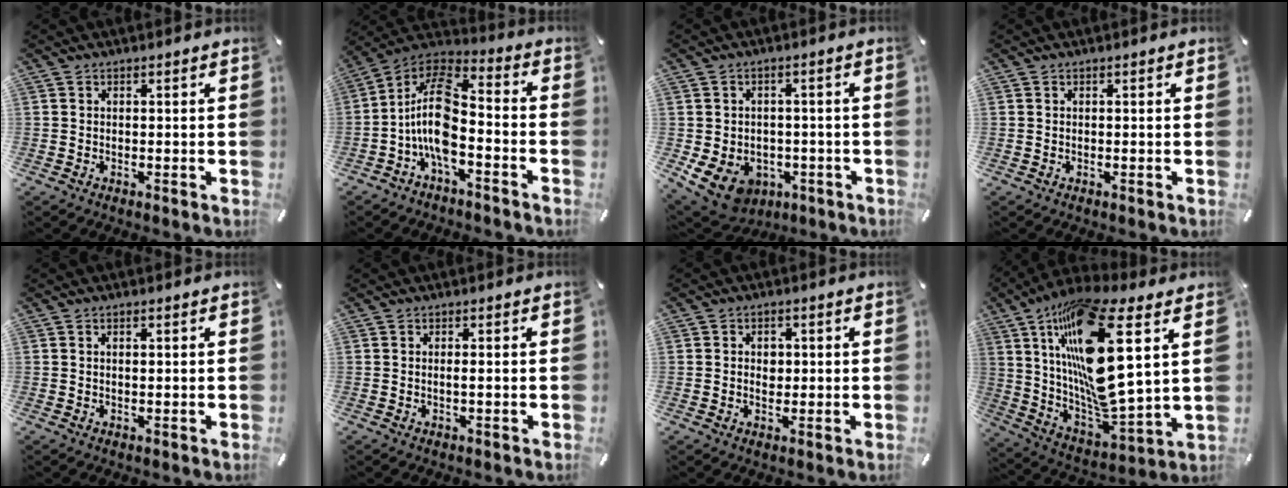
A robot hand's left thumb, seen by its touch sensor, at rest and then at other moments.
{"total": 12.8, "force": [-4.0, 6.2, 10.4], "torque": [-0.224, 0.006, -0.075]}
{"total": 8.9, "force": [-3.5, 7.1, 4.0], "torque": [-0.096, 0.007, -0.060]}
{"total": 0.0}
{"total": 0.8, "force": [0.2, 0.2, 0.7], "torque": [-0.013, 0.000, 0.003]}
{"total": 1.1, "force": [-0.1, 0.1, 1.1], "torque": [-0.021, -0.003, -0.001]}
{"total": 3.1, "force": [0.1, 2.5, 1.9], "torque": [-0.015, -0.005, -0.005]}
{"total": 23.4, "force": [9.3, 6.0, 20.7], "torque": [-0.422, -0.068, 0.147]}